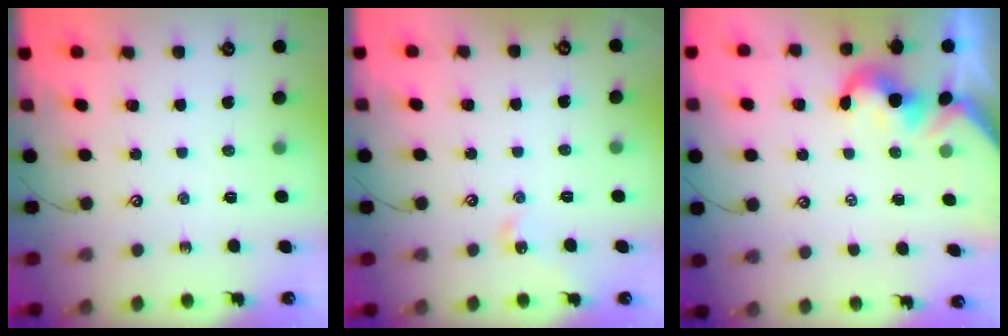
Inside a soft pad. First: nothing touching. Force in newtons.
{"total": 2.9, "press": 2.8, "slide": 0.5}
{"total": 0.0}